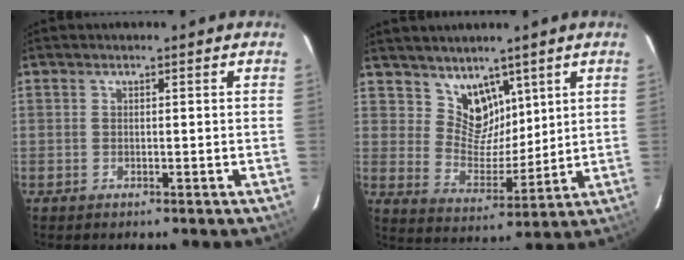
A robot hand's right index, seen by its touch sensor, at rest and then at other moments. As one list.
[{"total": 8.2, "force": [5.7, 5.4, 2.3], "torque": [-0.031, -0.002, 0.113]}]